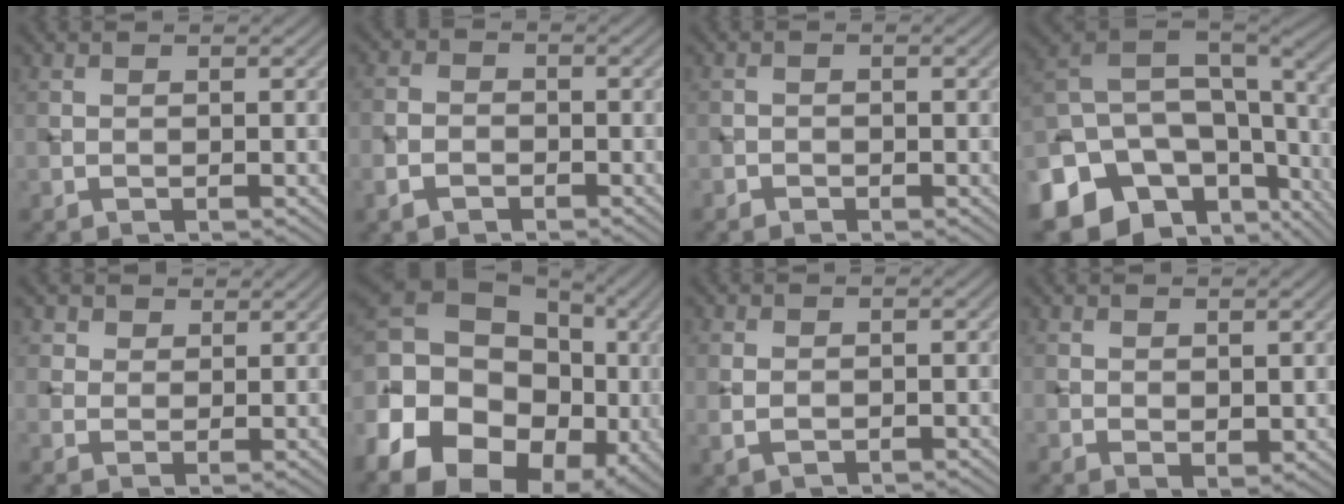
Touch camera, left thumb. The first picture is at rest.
{"total": 3.1, "force": [-1.9, 2.0, 1.4], "torque": [-0.032, -0.003, -0.047]}
{"total": 0.8, "force": [-0.6, 0.5, 0.1], "torque": [-0.001, -0.002, -0.013]}
{"total": 18.3, "force": [-5.7, 13.2, 11.4], "torque": [-0.273, -0.032, -0.061]}
{"total": 3.4, "force": [2.3, 2.2, 1.0], "torque": [-0.032, -0.006, 0.052]}
{"total": 21.4, "force": [-4.1, 15.9, 13.8], "torque": [-0.281, -0.011, -0.079]}
{"total": 2.0, "force": [-0.1, 1.3, 1.4], "torque": [-0.039, -0.004, 0.003]}
{"total": 2.1, "force": [1.2, 1.3, 1.2], "torque": [-0.022, -0.008, 0.027]}